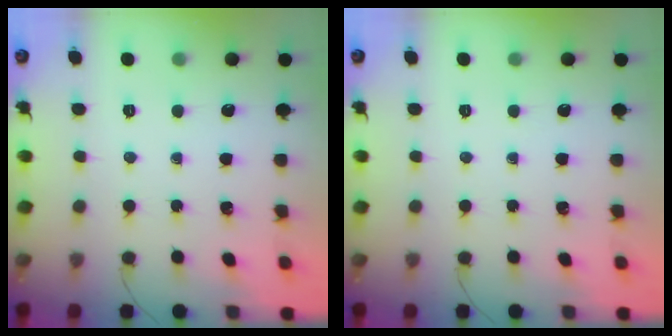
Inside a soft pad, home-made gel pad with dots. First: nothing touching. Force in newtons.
{"total": 0.0}